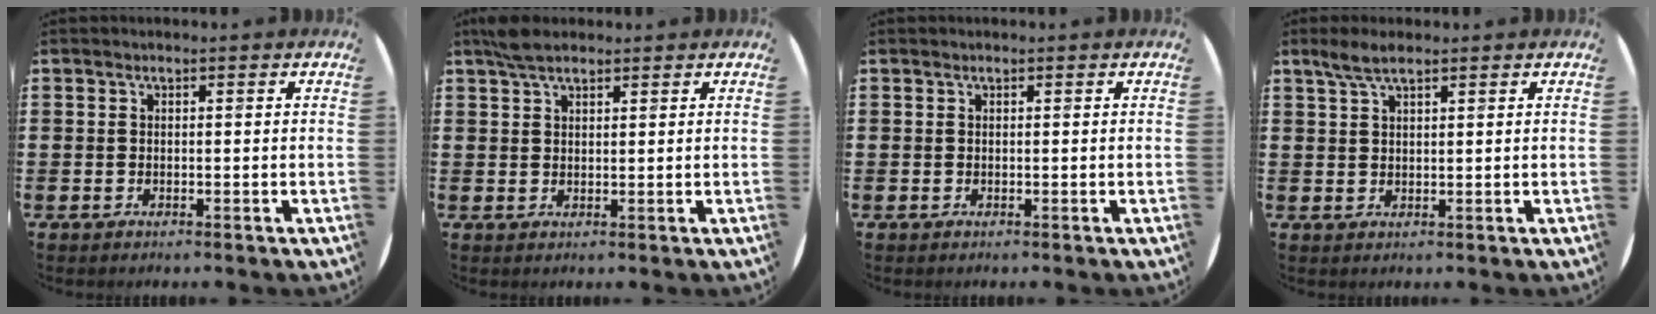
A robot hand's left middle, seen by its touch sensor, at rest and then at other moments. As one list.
[{"total": 3.2, "force": [2.6, 1.1, 1.6], "torque": [-0.036, 0.006, 0.049]}, {"total": 0.0}, {"total": 3.1, "force": [2.3, 0.8, 1.9], "torque": [-0.040, 0.005, 0.041]}]